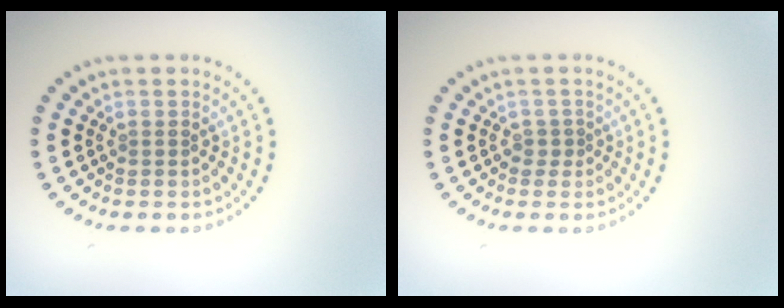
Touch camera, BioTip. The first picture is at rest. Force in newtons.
{"total": 0.7, "press": 0.4, "slide": 0.6}